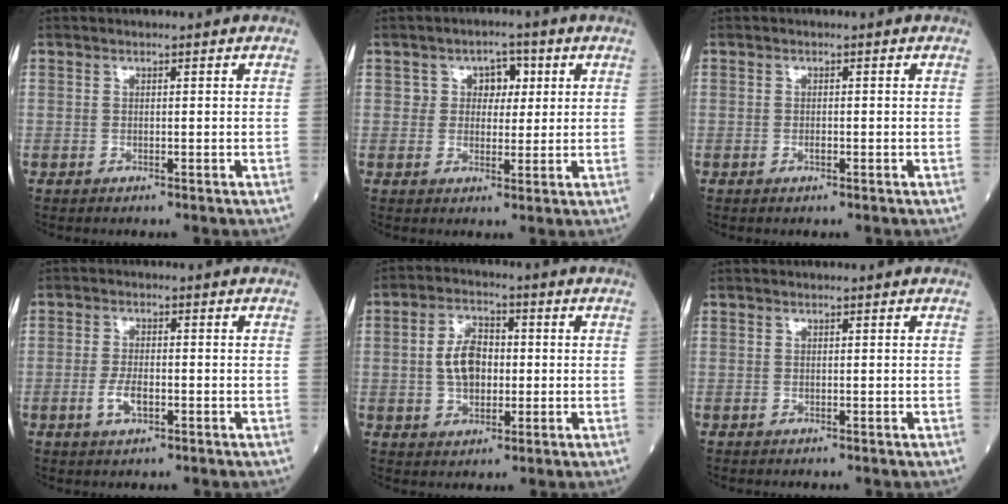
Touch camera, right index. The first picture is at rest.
{"total": 4.4, "force": [1.2, 3.4, 2.5], "torque": [-0.022, 0.009, 0.015]}
{"total": 0.7, "force": [-0.3, 0.2, 0.6], "torque": [-0.012, 0.001, -0.003]}
{"total": 3.6, "force": [-1.3, 1.3, 3.1], "torque": [-0.061, 0.002, -0.021]}
{"total": 6.9, "force": [0.0, 4.4, 5.3], "torque": [-0.105, 0.013, 0.000]}
{"total": 0.0}